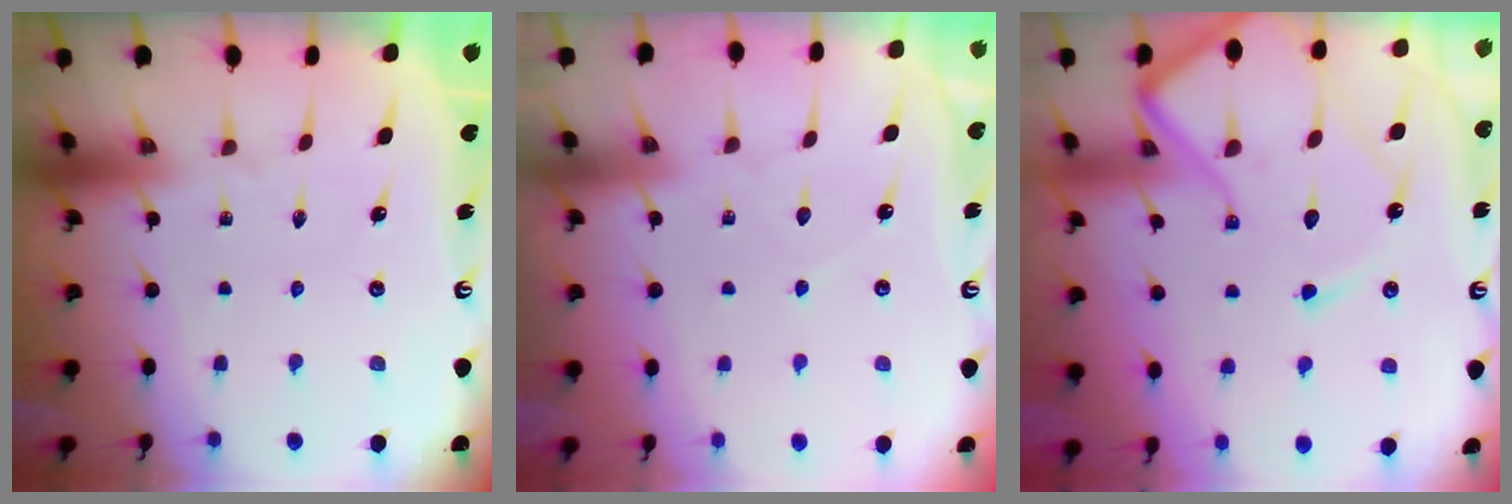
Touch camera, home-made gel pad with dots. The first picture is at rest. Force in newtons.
{"total": 4.3, "press": 4.2, "slide": 0.6}
{"total": 15.7, "press": 15.6, "slide": 1.4}